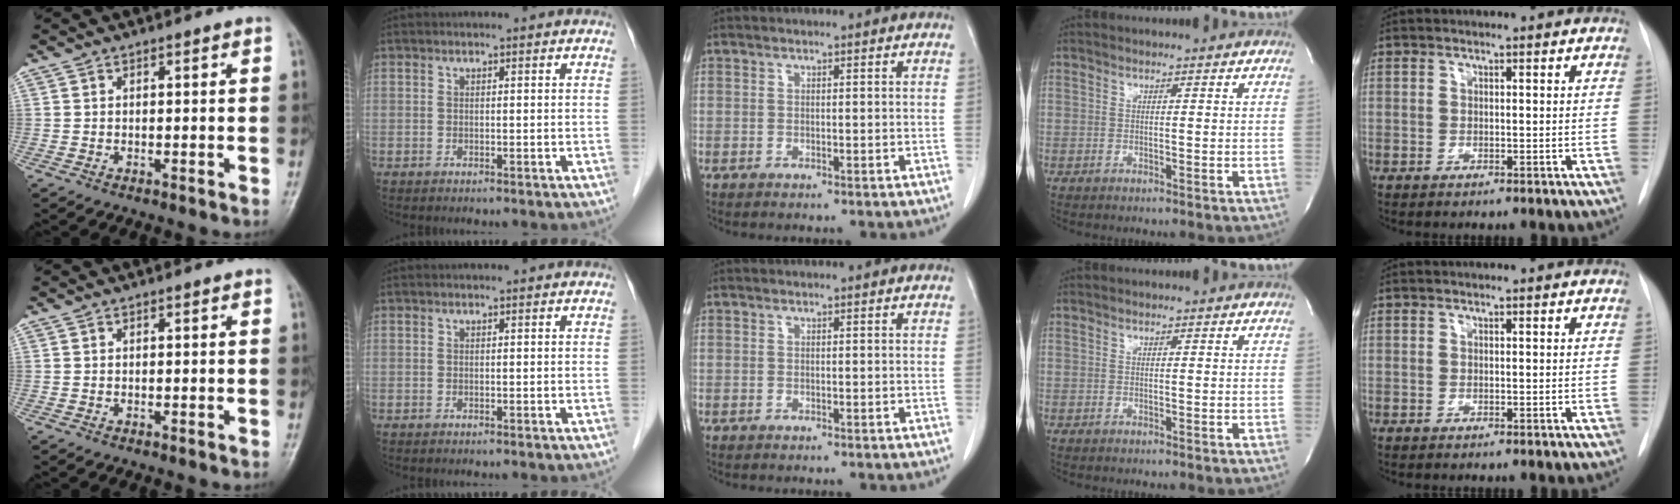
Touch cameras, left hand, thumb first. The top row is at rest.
{}